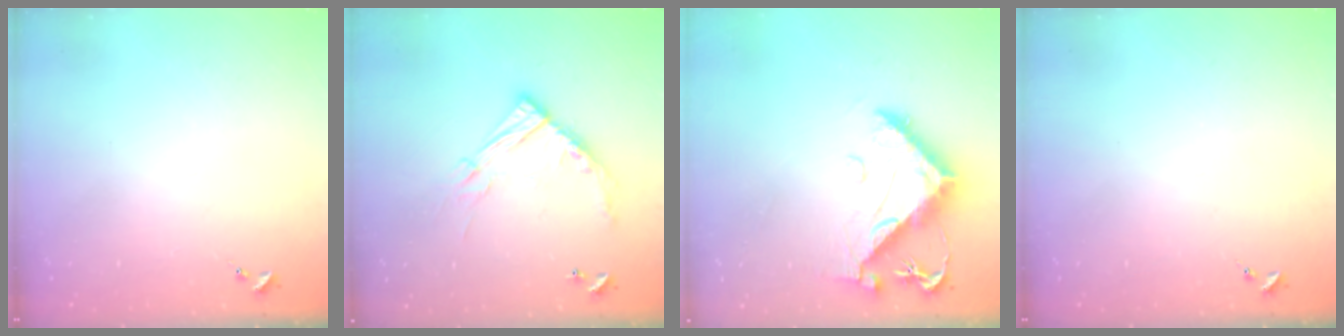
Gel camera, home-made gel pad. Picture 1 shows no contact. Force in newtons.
{"total": 14.3, "press": 14.3, "slide": 1.0}
{"total": 12.3, "press": 12.2, "slide": 1.5}
{"total": 0.0}